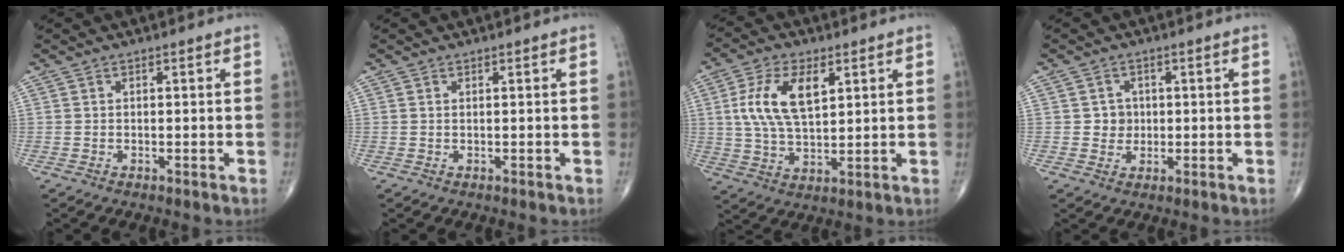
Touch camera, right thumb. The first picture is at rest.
{"total": 0.0}
{"total": 11.8, "force": [3.4, 5.9, 9.6], "torque": [-0.185, -0.004, 0.066]}
{"total": 3.1, "force": [0.1, 2.9, 1.0], "torque": [0.004, 0.005, 0.001]}